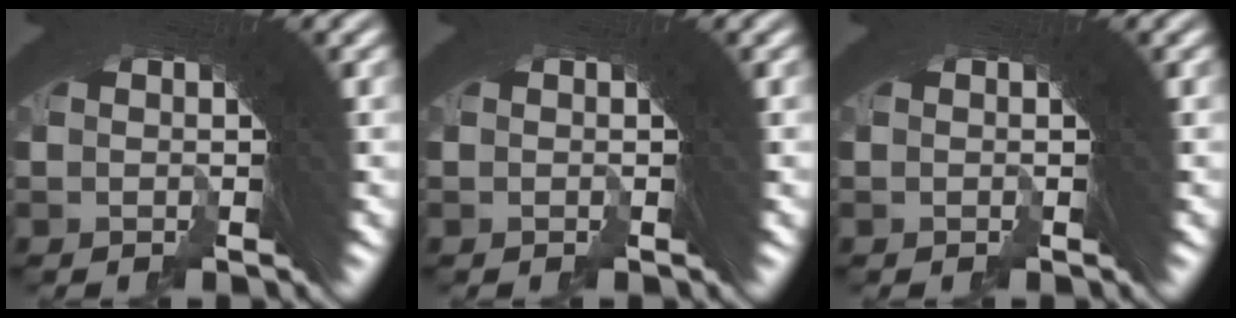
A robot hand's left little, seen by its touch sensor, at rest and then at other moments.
{"total": 0.0}
{"total": 0.0}